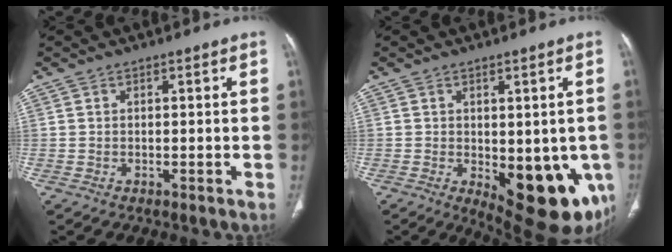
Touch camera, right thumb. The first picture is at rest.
{"total": 16.2, "force": [-4.6, 7.3, 13.7], "torque": [-0.131, -0.014, -0.036]}